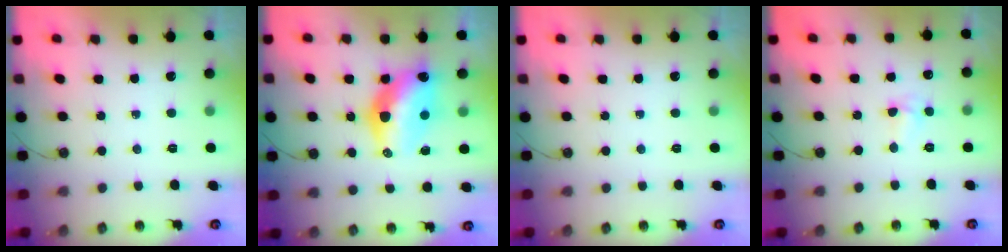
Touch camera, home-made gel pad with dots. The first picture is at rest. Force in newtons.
{"total": 13.2, "press": 13.1, "slide": 1.5}
{"total": 0.0}
{"total": 4.7, "press": 4.7, "slide": 0.5}